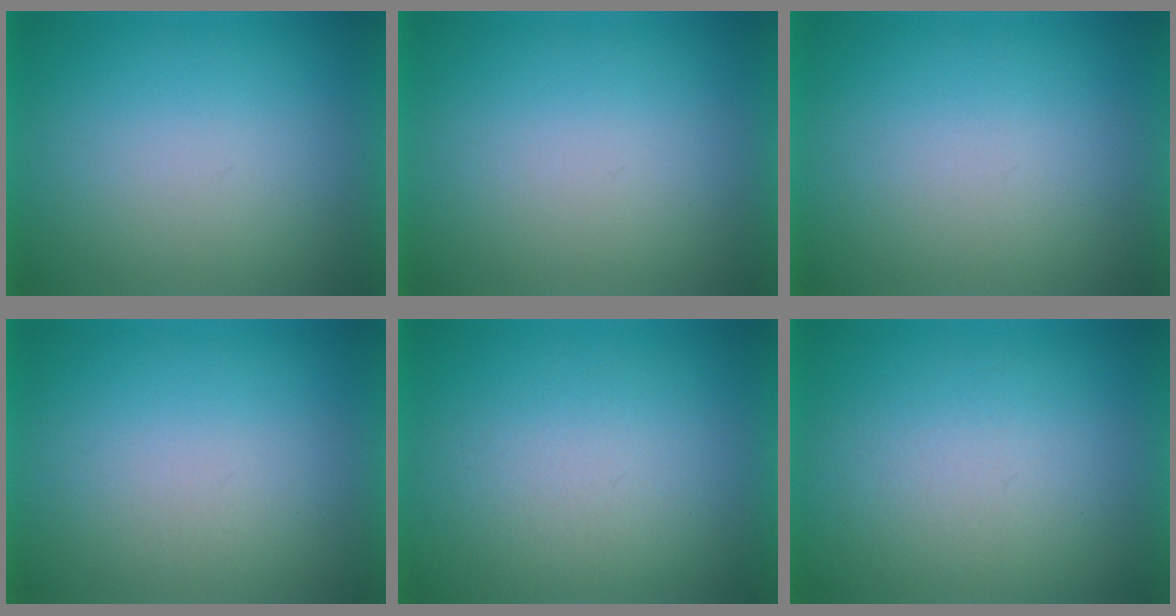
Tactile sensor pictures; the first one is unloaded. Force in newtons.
{"total": 0.0}
{"total": 0.0}
{"total": 1.0}
{"total": 3.5}
{"total": 4.2}